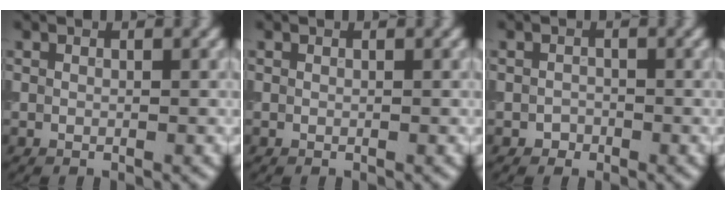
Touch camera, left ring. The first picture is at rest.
{"total": 0.0}
{"total": 0.8, "force": [-0.6, 0.4, -0.2], "torque": [0.007, 0.000, -0.010]}